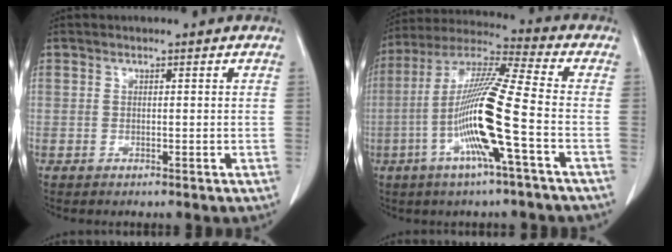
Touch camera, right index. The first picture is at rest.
{"total": 15.1, "force": [-4.2, -0.6, 14.5], "torque": [-0.289, -0.003, -0.091]}